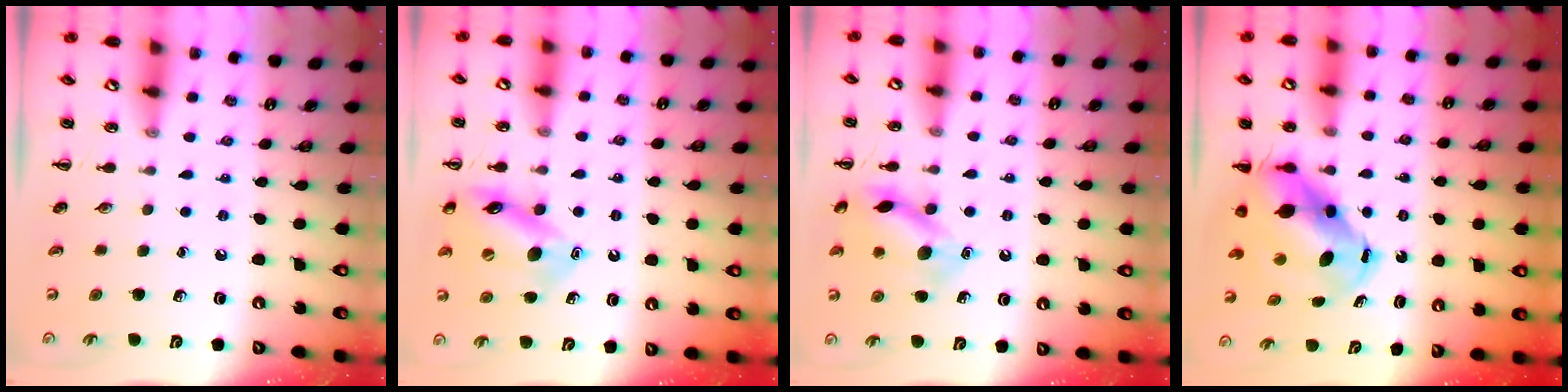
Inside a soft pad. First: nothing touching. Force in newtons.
{"total": 15.0, "press": 14.8, "slide": 2.5}
{"total": 13.7, "press": 13.7, "slide": 1.3}
{"total": 8.2, "press": 7.9, "slide": 2.3}